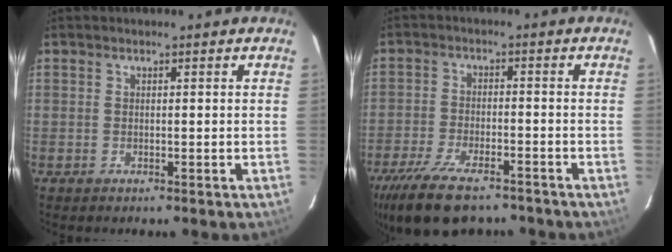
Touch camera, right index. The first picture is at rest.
{"total": 15.5, "force": [-11.4, 5.9, 8.6], "torque": [-0.190, -0.036, -0.192]}